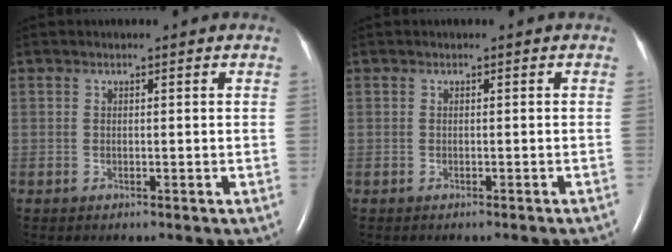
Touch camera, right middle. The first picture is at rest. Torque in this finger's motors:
{"motor_torque": [0.27, -0.24, -0.01, 0.00]}